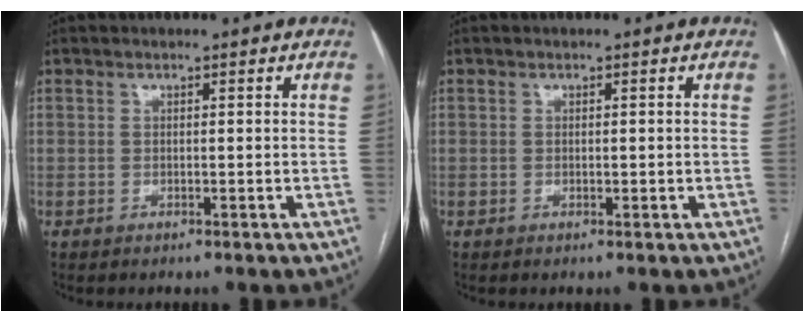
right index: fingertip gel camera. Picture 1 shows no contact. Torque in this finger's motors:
{"motor_torque": [-0.36, 0.51, 0.04, 0.01]}